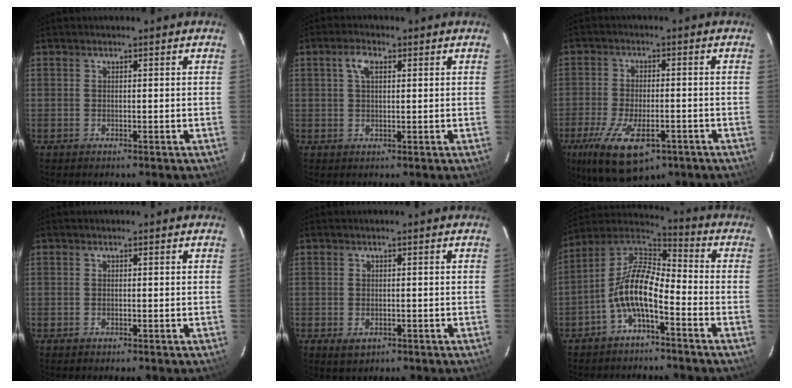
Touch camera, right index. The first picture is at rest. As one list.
[{"total": 3.4, "force": [1.3, 1.7, 2.6], "torque": [-0.050, 0.011, 0.025]}, {"total": 14.6, "force": [-7.9, 6.0, 10.7], "torque": [-0.222, -0.040, -0.124]}, {"total": 0.0}, {"total": 2.7, "force": [-1.0, 1.9, 1.6], "torque": [-0.029, -0.006, -0.011]}, {"total": 10.3, "force": [-4.7, 3.7, 8.4], "torque": [-0.177, 0.015, -0.094]}]